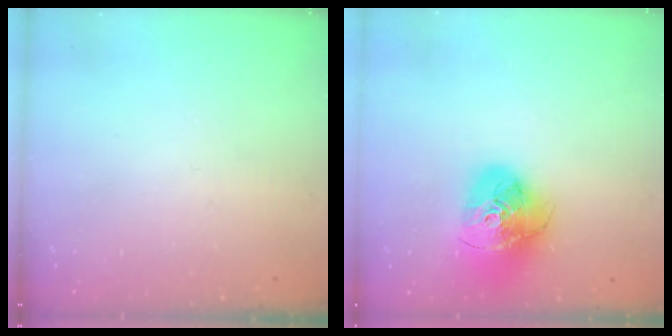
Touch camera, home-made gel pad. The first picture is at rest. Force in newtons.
{"total": 18.4, "press": 18.3, "slide": 2.1}